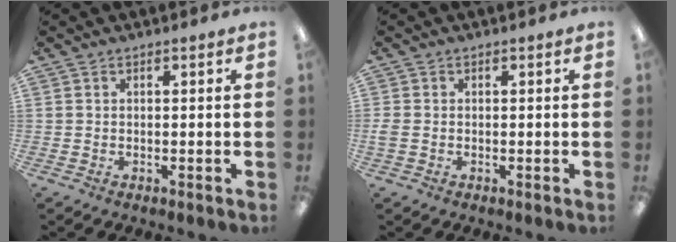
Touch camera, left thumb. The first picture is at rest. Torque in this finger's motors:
{"motor_torque": [-0.43, 0.43, 0.03, -0.05, 0.00]}